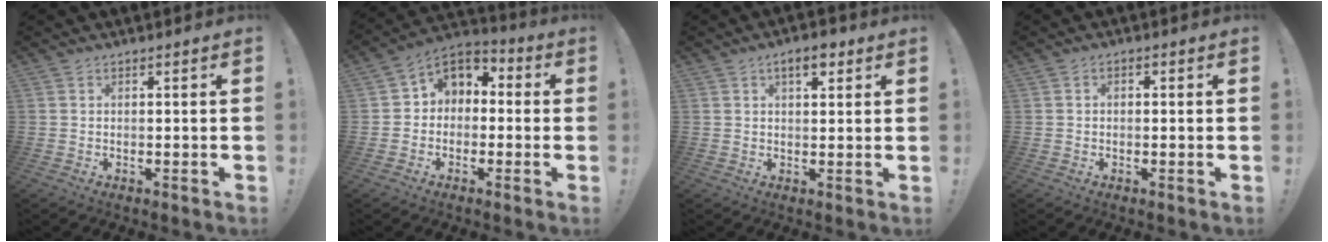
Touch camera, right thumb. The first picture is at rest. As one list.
[{"total": 5.9, "force": [0.1, 5.4, 2.3], "torque": [-0.031, 0.005, 0.010]}, {"total": 5.2, "force": [2.8, 2.3, 3.7], "torque": [-0.046, -0.005, 0.044]}, {"total": 1.2, "force": [-0.6, 0.8, 0.6], "torque": [-0.011, 0.004, -0.010]}]